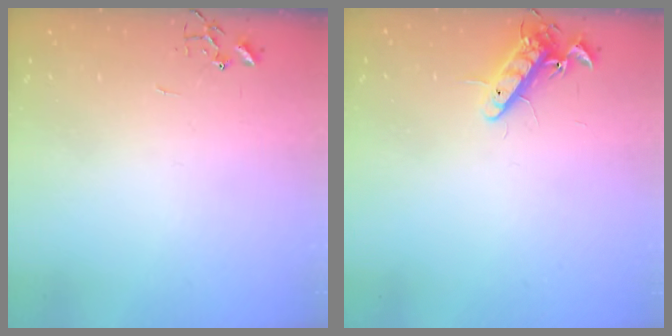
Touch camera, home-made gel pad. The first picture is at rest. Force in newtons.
{"total": 10.7, "press": 10.5, "slide": 1.9}